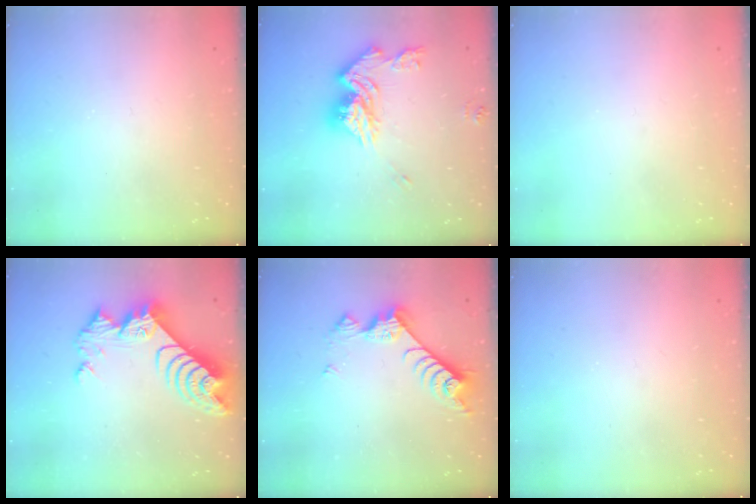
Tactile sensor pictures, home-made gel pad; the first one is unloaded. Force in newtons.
{"total": 14.7, "press": 14.7, "slide": 1.6}
{"total": 0.0}
{"total": 11.5, "press": 11.5, "slide": 1.0}
{"total": 7.8, "press": 7.8, "slide": 0.6}
{"total": 0.0}